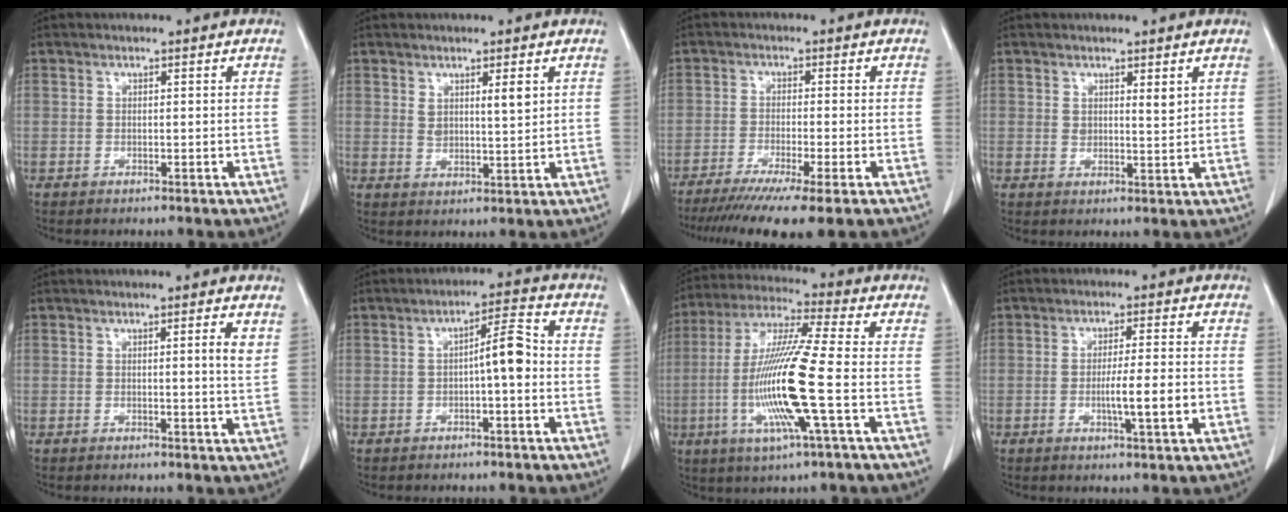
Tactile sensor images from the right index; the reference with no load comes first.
{"total": 3.5, "force": [1.8, 0.7, 2.9], "torque": [-0.051, -0.007, 0.031]}
{"total": 11.9, "force": [-8.9, -0.3, 7.9], "torque": [-0.118, -0.033, -0.140]}
{"total": 2.3, "force": [1.4, 0.7, 1.8], "torque": [-0.030, -0.010, 0.025]}
{"total": 2.3, "force": [1.0, -0.3, 2.1], "torque": [-0.029, -0.005, 0.013]}
{"total": 5.0, "force": [-0.5, 0.7, 5.0], "torque": [-0.073, 0.016, -0.010]}
{"total": 15.6, "force": [-3.2, -0.2, 15.2], "torque": [-0.313, -0.012, -0.071]}
{"total": 6.1, "force": [-1.4, 0.0, 5.9], "torque": [-0.096, -0.008, -0.022]}